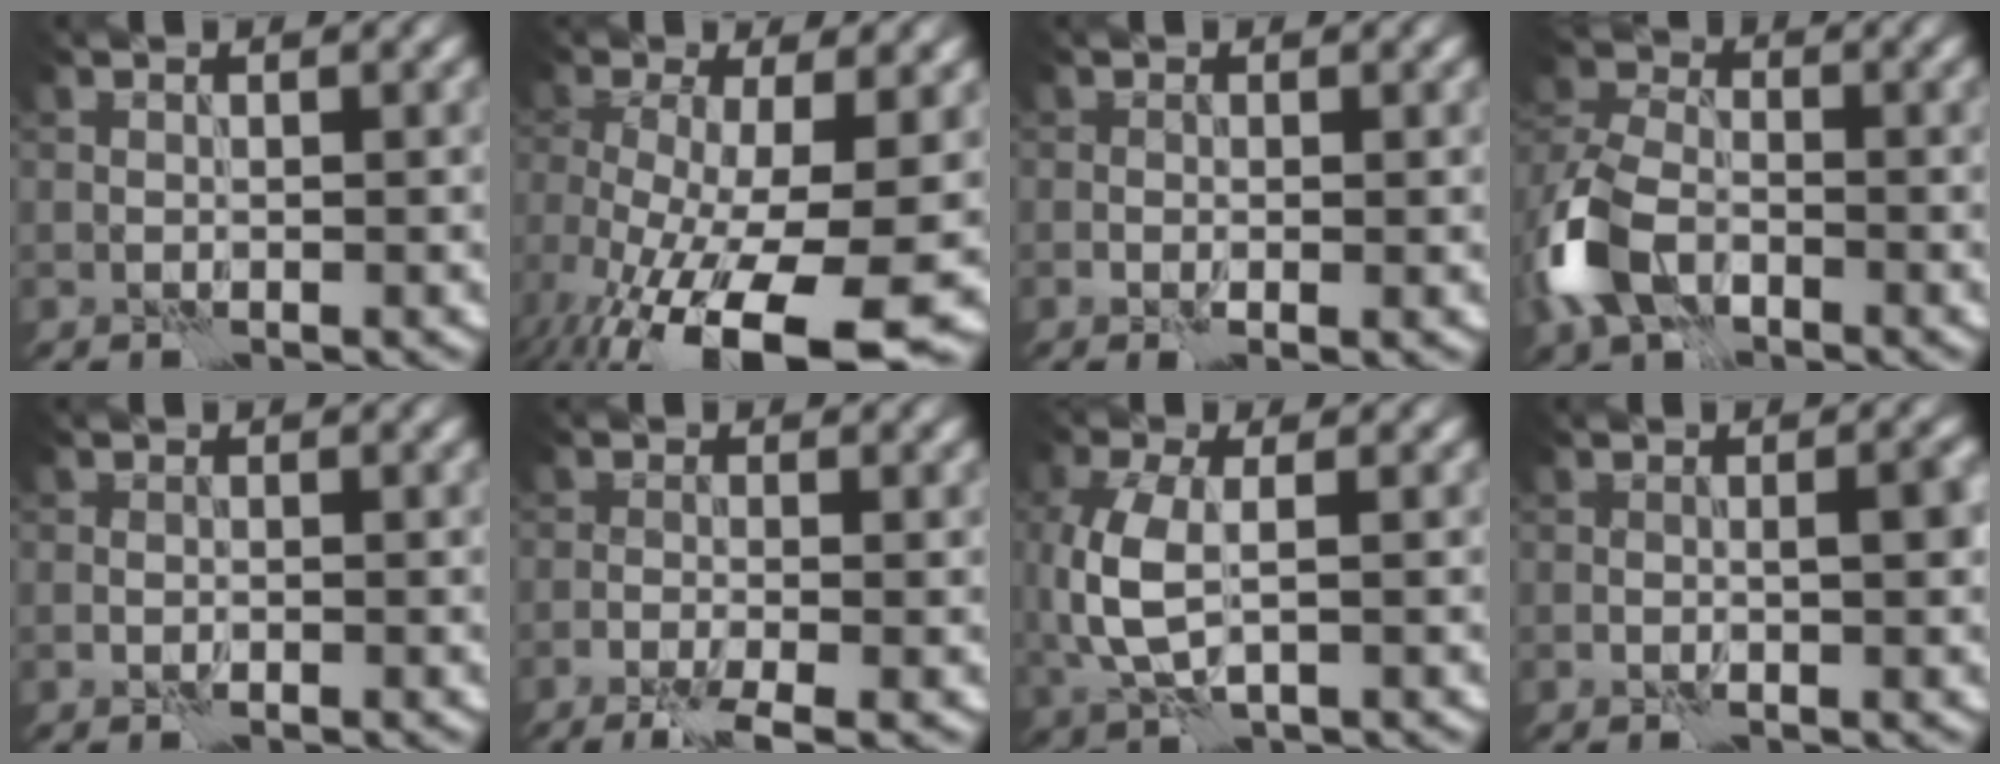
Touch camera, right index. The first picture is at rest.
{"total": 13.3, "force": [-5.8, 5.0, 10.9], "torque": [-0.187, -0.042, -0.089]}
{"total": 1.2, "force": [-0.2, 0.5, 1.1], "torque": [-0.022, -0.004, -0.005]}
{"total": 7.5, "force": [-3.4, 4.7, 4.8], "torque": [-0.112, 0.002, -0.081]}
{"total": 0.5, "force": [-0.2, 0.3, 0.3], "torque": [-0.005, 0.001, -0.005]}
{"total": 3.6, "force": [-2.4, 0.6, 2.7], "torque": [-0.048, -0.002, -0.049]}
{"total": 5.3, "force": [0.0, 2.7, 4.6], "torque": [-0.124, -0.002, 0.003]}
{"total": 1.8, "force": [-0.2, 0.3, 1.7], "torque": [-0.025, 0.001, -0.005]}